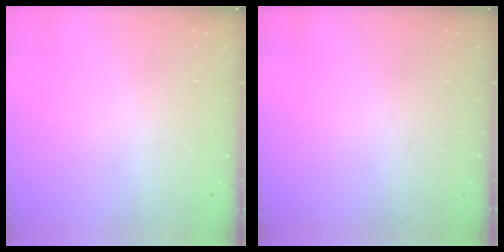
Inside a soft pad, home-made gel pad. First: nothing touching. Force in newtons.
{"total": 0.0}